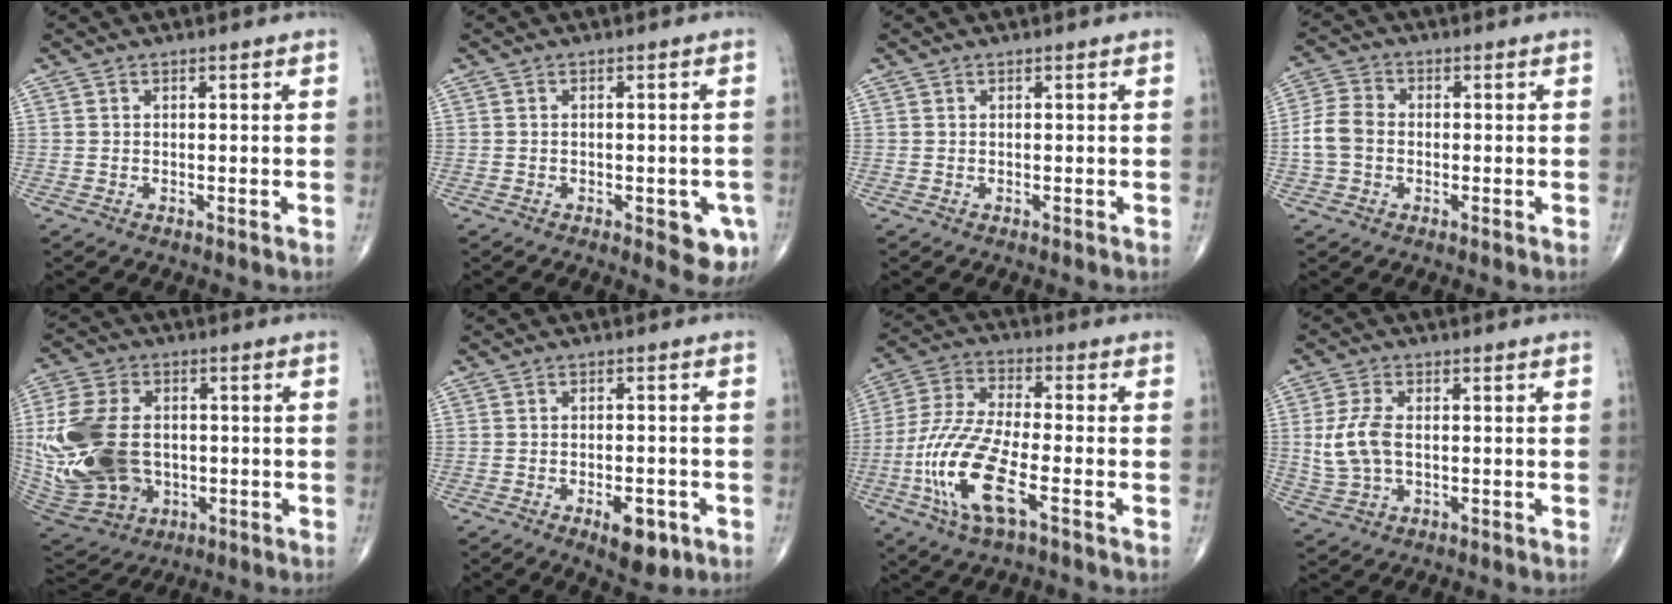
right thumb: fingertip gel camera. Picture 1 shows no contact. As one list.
[{"total": 6.2, "force": [-2.4, 2.6, 5.1], "torque": [-0.041, 0.000, -0.025]}, {"total": 0.0}, {"total": 6.1, "force": [-0.9, 4.7, 3.8], "torque": [-0.079, 0.018, -0.026]}, {"total": 23.4, "force": [-0.8, 16.5, 16.5], "torque": [-0.369, -0.003, 0.007]}, {"total": 6.6, "force": [-3.0, 2.9, 5.0], "torque": [-0.060, 0.009, -0.037]}, {"total": 15.5, "force": [-5.4, 4.8, 13.7], "torque": [-0.305, 0.016, -0.106]}, {"total": 7.3, "force": [0.1, 4.2, 6.0], "torque": [-0.132, 0.002, 0.004]}]